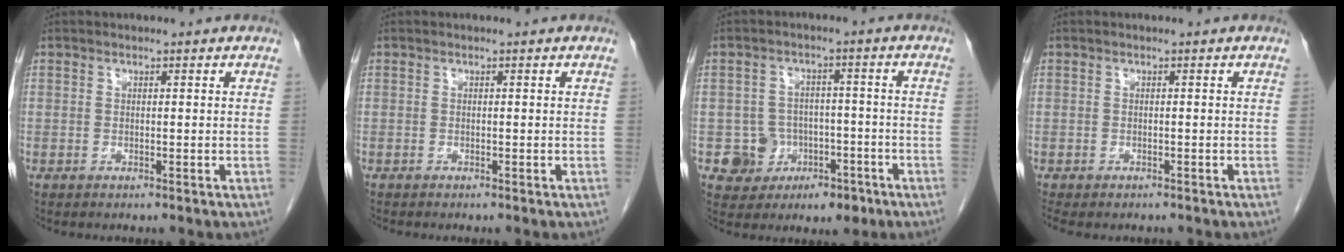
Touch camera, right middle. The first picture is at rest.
{"total": 0.0}
{"total": 6.8, "force": [-2.8, 6.1, 1.4], "torque": [-0.013, 0.020, -0.032]}
{"total": 4.4, "force": [-3.7, 1.7, 1.7], "torque": [-0.024, -0.008, -0.048]}